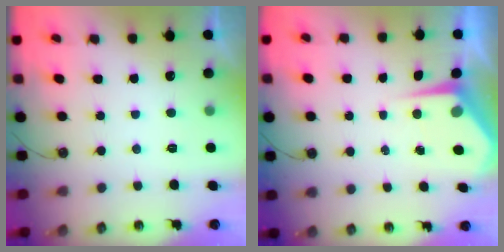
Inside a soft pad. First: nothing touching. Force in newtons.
{"total": 4.9, "press": 4.9, "slide": 0.4}